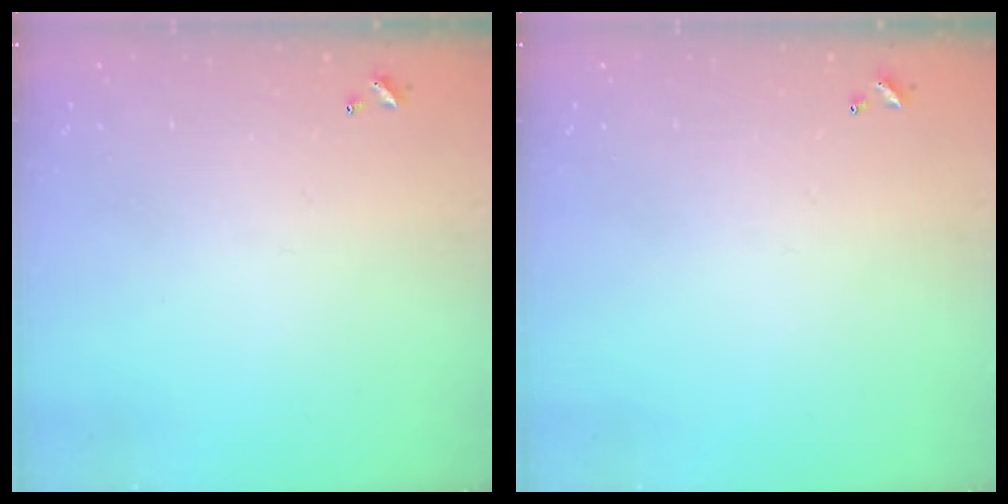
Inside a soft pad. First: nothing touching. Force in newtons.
{"total": 0.0}